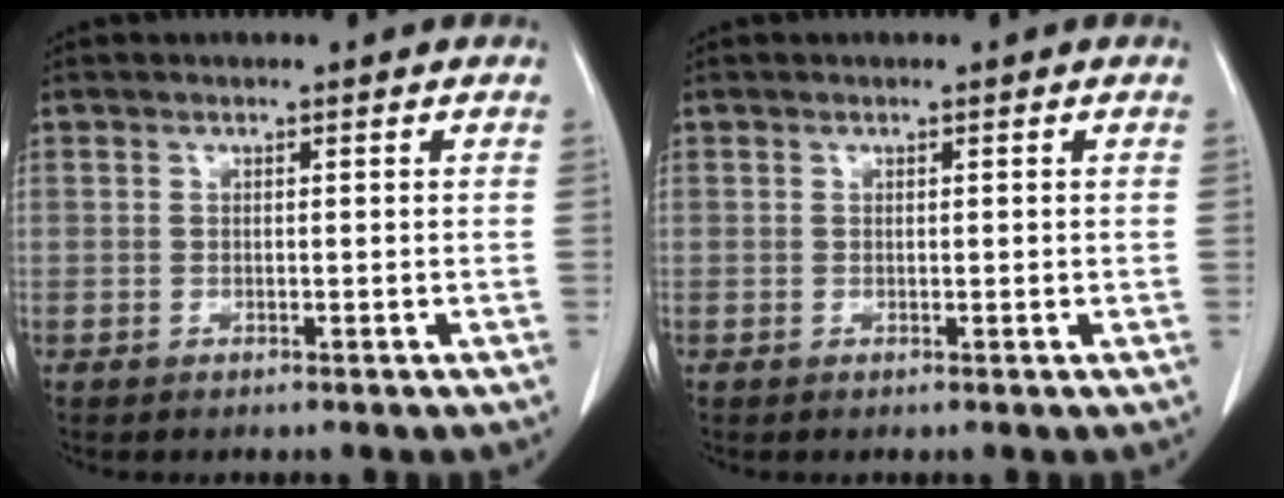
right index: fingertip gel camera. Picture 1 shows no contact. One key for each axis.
{"total": 0.0}